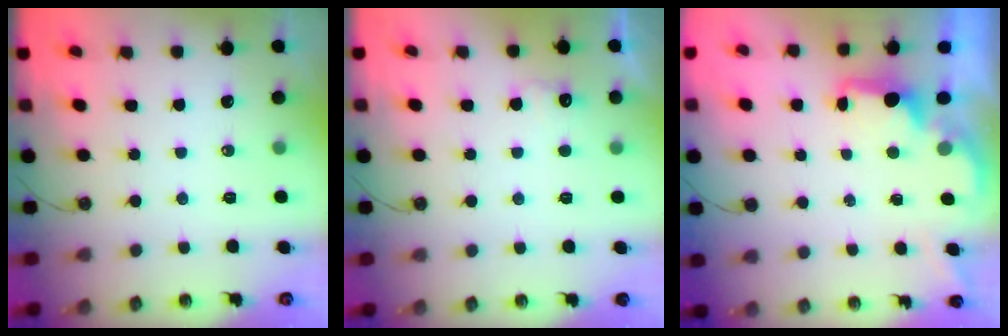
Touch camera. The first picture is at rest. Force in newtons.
{"total": 5.7, "press": 5.6, "slide": 1.2}
{"total": 1.9, "press": 1.7, "slide": 0.8}